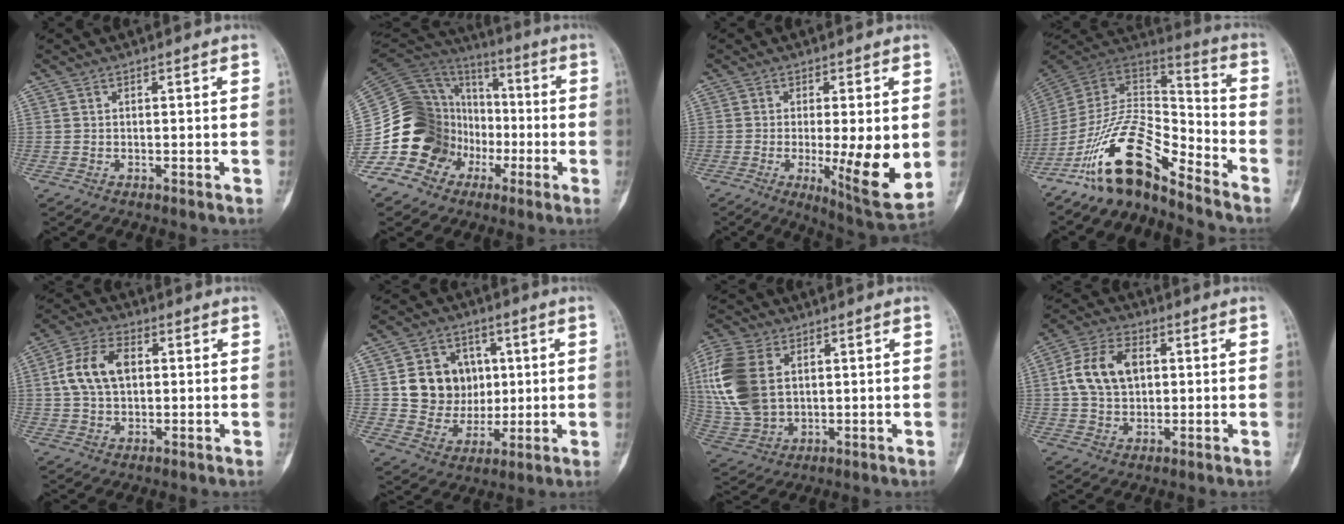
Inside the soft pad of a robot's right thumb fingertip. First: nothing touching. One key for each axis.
{"total": 21.4, "fx": -6.2, "fy": 18.2, "fz": 9.5, "tx": -0.154, "ty": 0.094, "tz": -0.105}
{"total": 11.8, "fx": -1.4, "fy": 2.3, "fz": 11.5, "tx": -0.163, "ty": -0.029, "tz": -0.016}
{"total": 17.3, "fx": -11.9, "fy": 6.3, "fz": 10.9, "tx": -0.173, "ty": 0.101, "tz": -0.219}
{"total": 10.1, "fx": 1.5, "fy": 6.4, "fz": 7.6, "tx": -0.143, "ty": 0.016, "tz": 0.027}
{"total": 12.9, "fx": 1.9, "fy": 11.4, "fz": 5.7, "tx": -0.041, "ty": 0.000, "tz": 0.045}
{"total": 17.7, "fx": 3.8, "fy": 11.8, "fz": 12.6, "tx": -0.293, "ty": -0.007, "tz": 0.083}
{"total": 11.1, "fx": 1.7, "fy": 7.4, "fz": 8.0, "tx": -0.140, "ty": 0.013, "tz": 0.028}